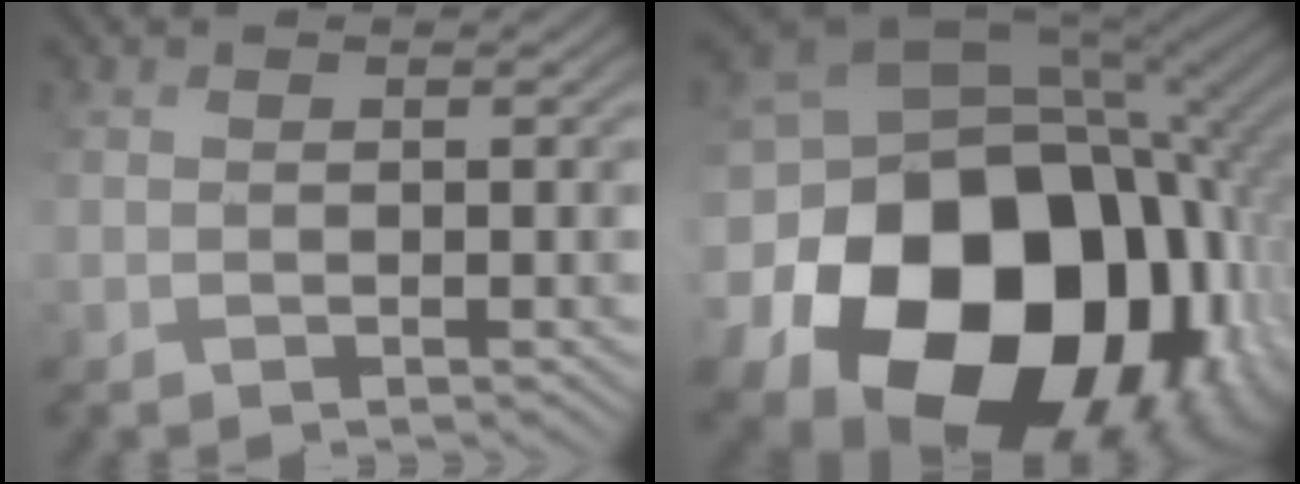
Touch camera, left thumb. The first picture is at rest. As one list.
[{"total": 21.2, "force": [-4.5, 16.4, 12.7], "torque": [-0.296, -0.038, -0.042]}]